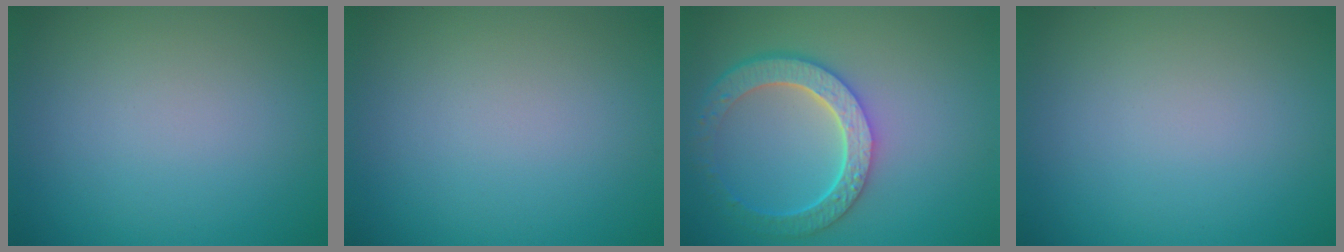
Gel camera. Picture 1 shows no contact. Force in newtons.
{"total": 0.0}
{"total": 6.0, "press": 4.6, "slide": 3.9}
{"total": 0.0}